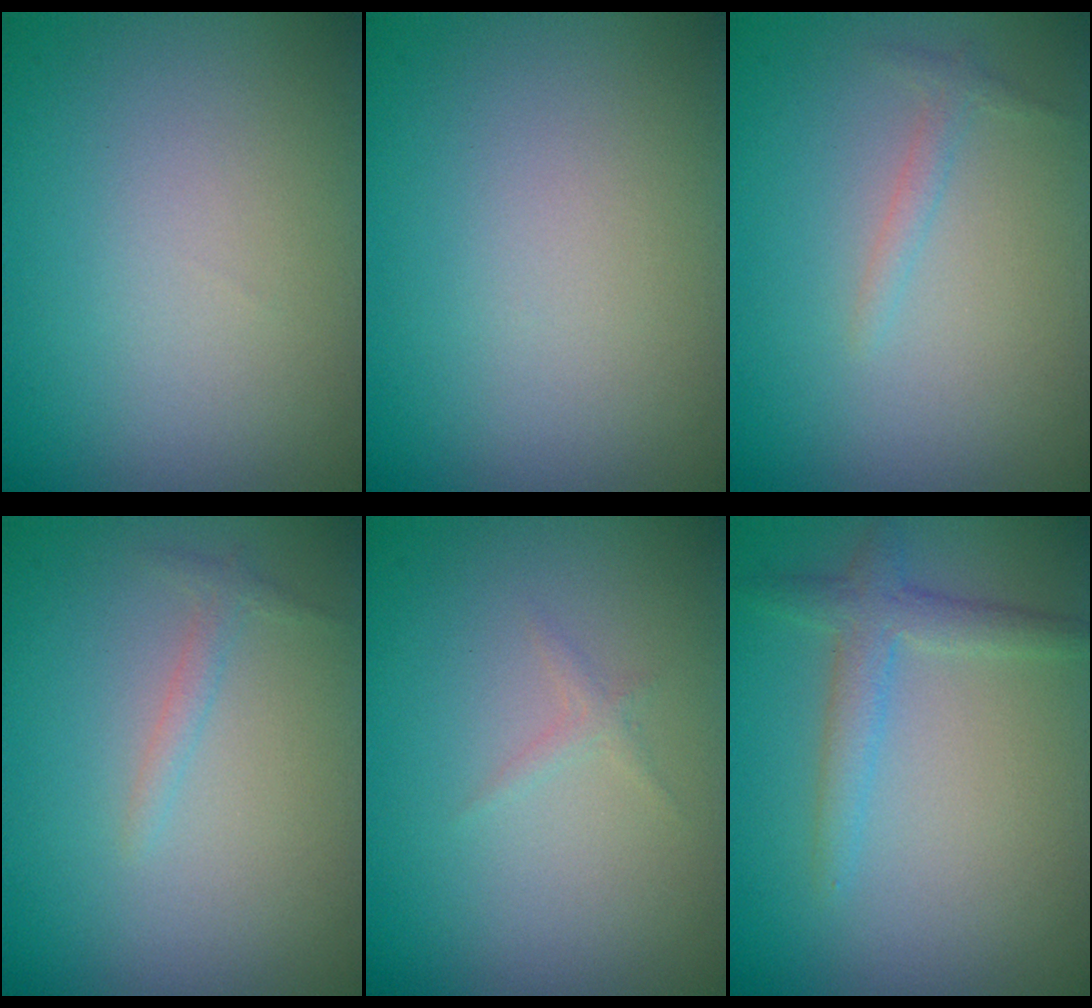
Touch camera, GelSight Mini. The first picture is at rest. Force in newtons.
{"total": 0.0}
{"total": 0.9, "press": 0.9, "slide": 0.1}
{"total": 0.9, "press": 0.9, "slide": 0.1}
{"total": 0.7, "press": 0.7, "slide": 0.1}
{"total": 2.5, "press": 2.5, "slide": 0.1}